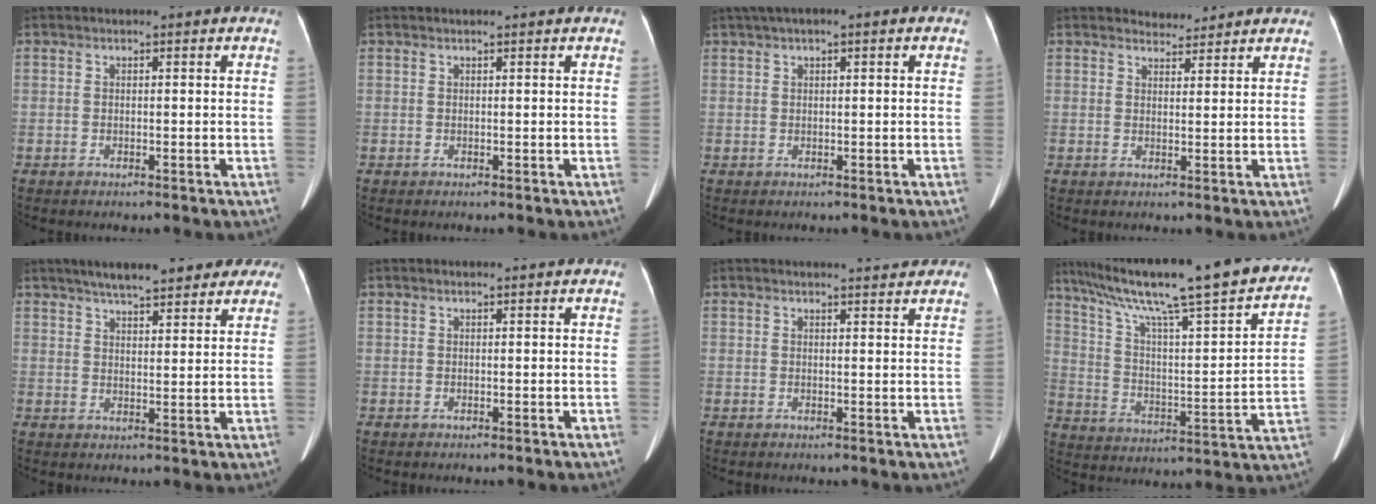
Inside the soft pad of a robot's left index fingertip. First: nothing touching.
{"total": 0.7, "force": [0.6, -0.1, 0.2], "torque": [-0.008, 0.009, 0.009]}
{"total": 4.1, "force": [2.1, 0.9, 3.4], "torque": [-0.064, 0.028, 0.034]}
{"total": 2.9, "force": [2.8, 0.8, -0.3], "torque": [-0.002, 0.006, 0.040]}
{"total": 12.1, "force": [9.6, 3.9, 6.3], "torque": [-0.076, 0.027, 0.127]}
{"total": 0.0}
{"total": 3.2, "force": [3.1, 0.2, 0.9], "torque": [-0.016, -0.001, 0.033]}
{"total": 30.1, "force": [24.3, 2.2, 17.7], "torque": [-0.290, -0.035, 0.335]}